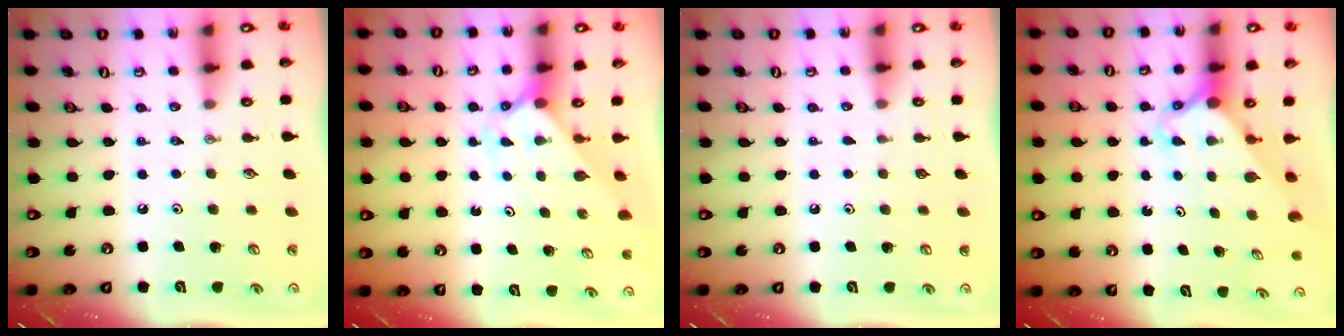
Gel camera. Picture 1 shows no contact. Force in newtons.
{"total": 2.1, "press": 2.1, "slide": 0.2}
{"total": 0.8, "press": 0.8, "slide": 0.1}
{"total": 2.6, "press": 2.6, "slide": 0.2}